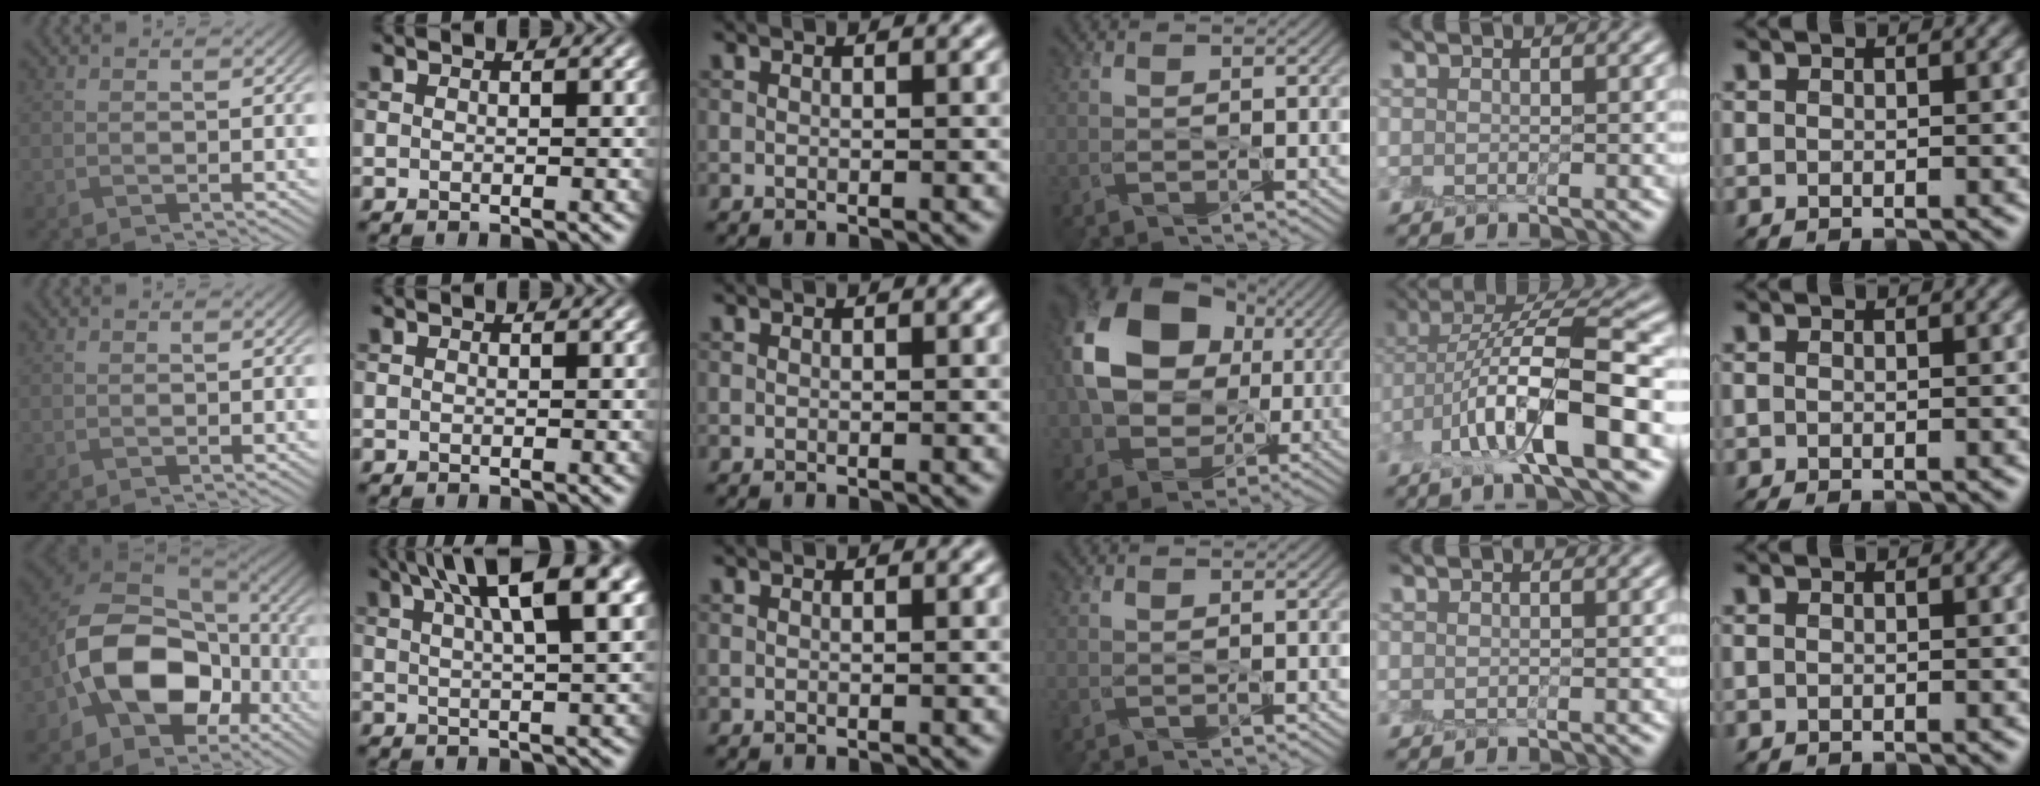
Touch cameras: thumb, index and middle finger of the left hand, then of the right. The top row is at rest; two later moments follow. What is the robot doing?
{"motion": "peel", "object": "shipping label"}